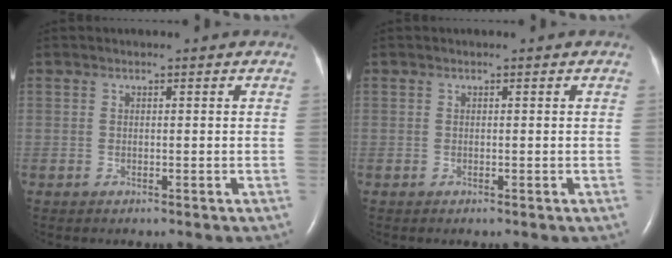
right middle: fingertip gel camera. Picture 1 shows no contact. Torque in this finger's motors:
{"motor_torque": [0.38, -0.62, 0.13, 0.03]}